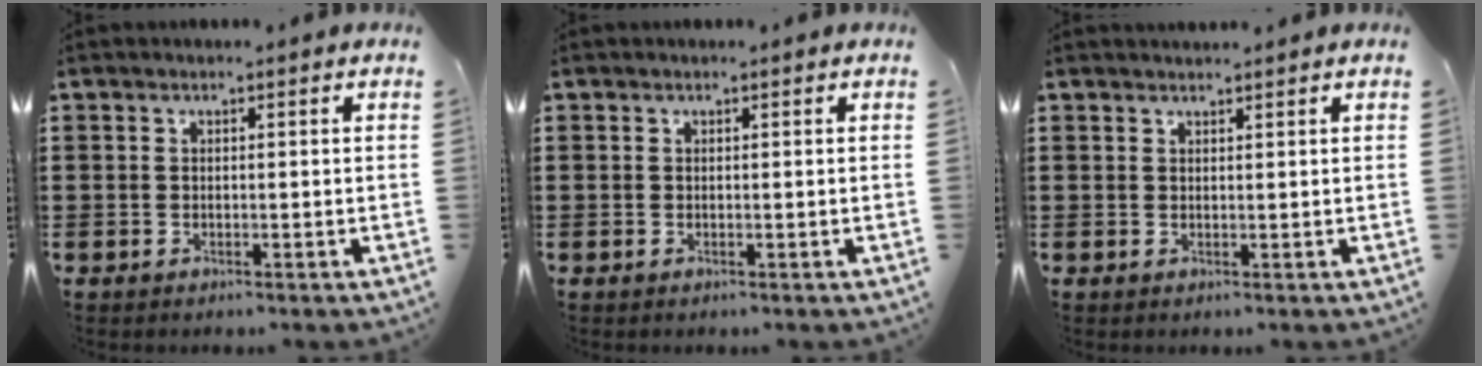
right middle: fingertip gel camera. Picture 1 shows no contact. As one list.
[{"total": 0.0}, {"total": 1.0, "force": [1.0, -0.1, 0.0], "torque": [-0.001, -0.004, 0.019]}]